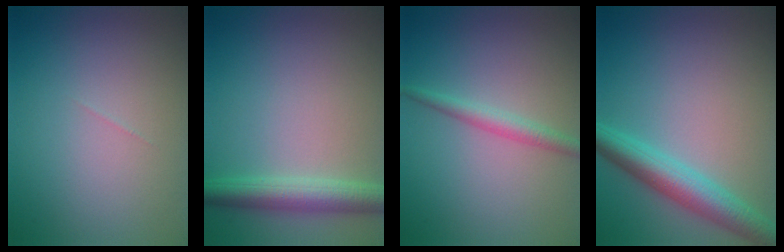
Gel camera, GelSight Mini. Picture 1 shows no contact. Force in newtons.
{"total": 4.1, "press": 4.1, "slide": 0.1}
{"total": 1.9, "press": 1.9, "slide": 0.0}
{"total": 5.0, "press": 5.0, "slide": 0.2}